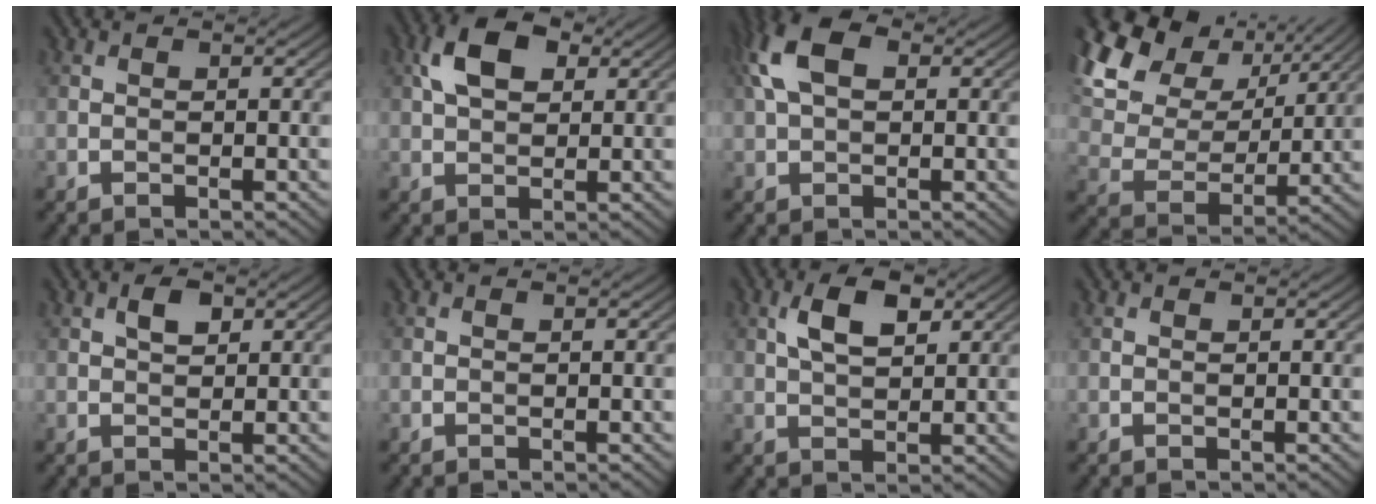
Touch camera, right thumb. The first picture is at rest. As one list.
[{"total": 6.4, "force": [2.3, 3.8, 4.5], "torque": [-0.092, 0.009, 0.035]}, {"total": 6.7, "force": [2.0, 3.7, 5.2], "torque": [-0.124, 0.020, 0.031]}, {"total": 16.7, "force": [9.0, 10.5, 9.3], "torque": [-0.251, 0.040, 0.160]}, {"total": 2.2, "force": [1.0, 1.2, 1.6], "torque": [-0.028, 0.003, 0.017]}, {"total": 0.0}, {"total": 5.0, "force": [2.0, 2.3, 3.9], "torque": [-0.082, 0.007, 0.036]}, {"total": 0.0}]